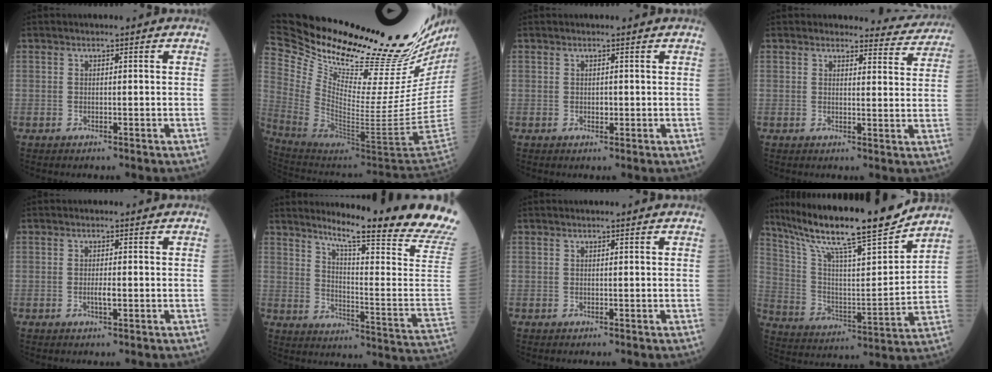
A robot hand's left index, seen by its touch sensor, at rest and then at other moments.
{"total": 36.6, "force": [29.6, 0.1, 21.6], "torque": [-0.336, -0.121, 0.446]}
{"total": 1.0, "force": [0.3, 0.8, 0.5], "torque": [-0.009, 0.003, 0.006]}
{"total": 6.4, "force": [6.3, 1.4, -0.7], "torque": [0.021, -0.018, 0.060]}
{"total": 1.5, "force": [-0.1, 0.5, 1.4], "torque": [-0.029, 0.001, 0.001]}
{"total": 25.7, "force": [22.2, -1.8, 12.8], "torque": [-0.194, -0.133, 0.279]}
{"total": 1.7, "force": [1.5, 0.5, 0.6], "torque": [-0.007, 0.018, 0.023]}
{"total": 21.8, "force": [18.2, 1.3, 12.0], "torque": [-0.213, 0.002, 0.309]}